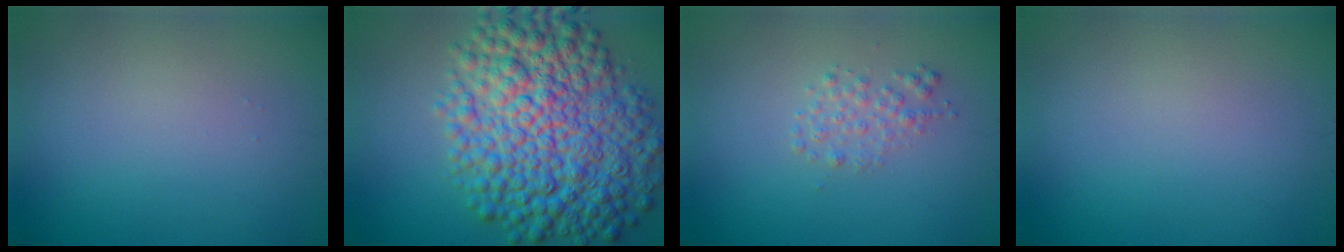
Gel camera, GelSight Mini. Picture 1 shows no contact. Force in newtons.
{"total": 12.1, "press": 12.1, "slide": 0.1}
{"total": 1.5, "press": 1.5, "slide": 0.0}
{"total": 0.0}